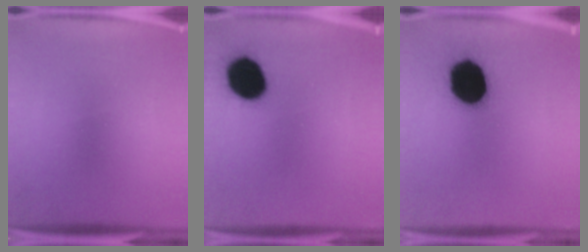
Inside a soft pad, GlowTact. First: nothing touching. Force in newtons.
{"total": 14.4}
{"total": 18.8}